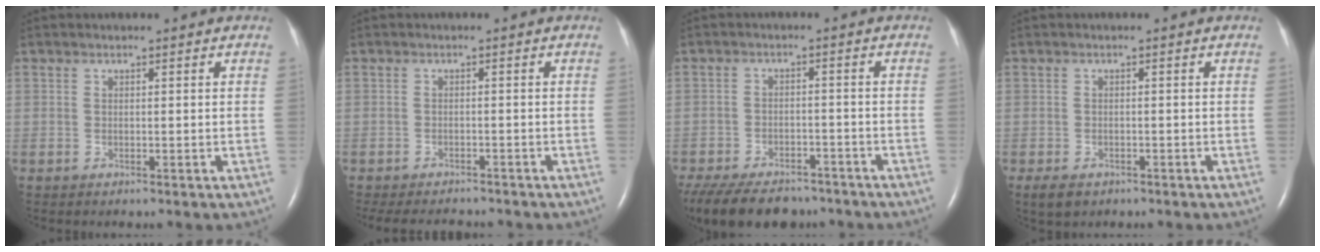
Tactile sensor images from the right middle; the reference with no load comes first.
{"total": 8.0, "force": [-7.4, 1.8, 2.6], "torque": [-0.039, -0.008, -0.097]}
{"total": 15.9, "force": [-12.6, 6.9, 6.8], "torque": [-0.177, -0.021, -0.180]}
{"total": 2.4, "force": [-1.5, 1.5, 1.2], "torque": [-0.022, -0.005, -0.018]}